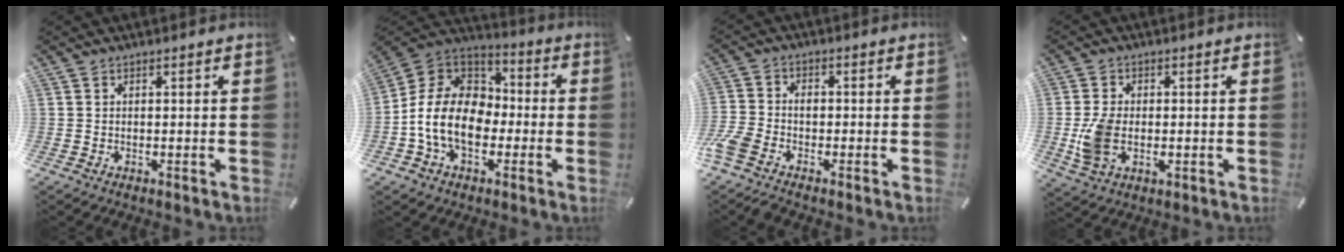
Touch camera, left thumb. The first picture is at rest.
{"total": 15.3, "force": [-4.3, 11.5, 9.1], "torque": [-0.213, 0.030, -0.079]}
{"total": 5.6, "force": [-2.8, 3.6, 3.3], "torque": [-0.088, 0.004, -0.056]}
{"total": 7.2, "force": [-0.9, 4.8, 5.3], "torque": [-0.123, -0.004, -0.015]}